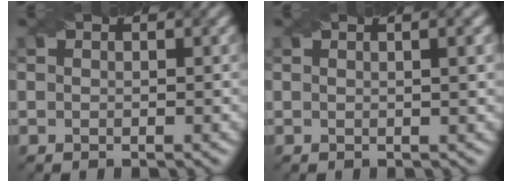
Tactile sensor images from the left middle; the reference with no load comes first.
{"total": 3.2, "force": [1.1, 1.3, 2.7], "torque": [-0.015, 0.009, -0.008]}